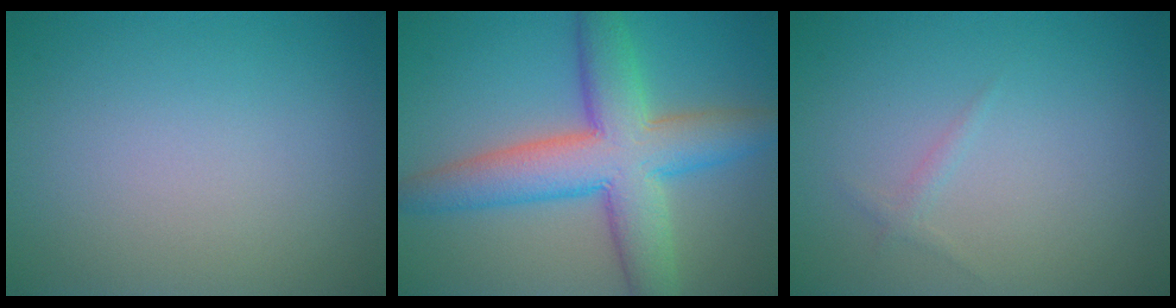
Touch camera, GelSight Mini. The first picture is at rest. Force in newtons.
{"total": 8.9, "press": 8.9, "slide": 0.6}
{"total": 0.6, "press": 0.6, "slide": 0.1}